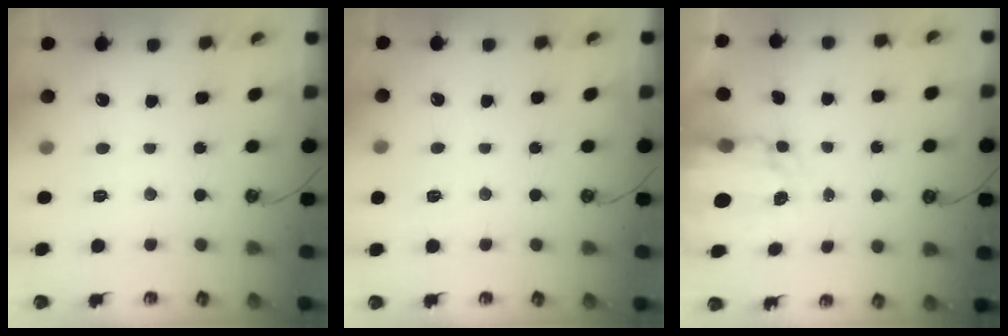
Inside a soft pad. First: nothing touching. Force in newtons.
{"total": 4.1, "press": 4.0, "slide": 0.4}
{"total": 3.9, "press": 3.9, "slide": 0.4}